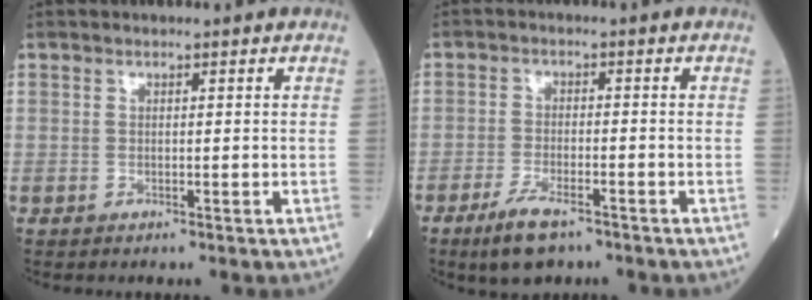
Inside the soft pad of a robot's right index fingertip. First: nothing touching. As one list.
[{"total": 5.8, "force": [-4.0, 1.7, 3.8], "torque": [-0.083, -0.009, -0.069]}]